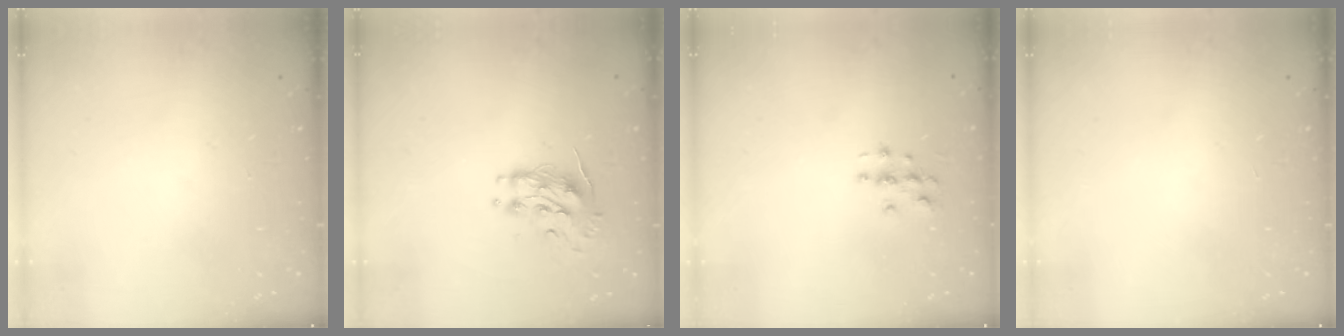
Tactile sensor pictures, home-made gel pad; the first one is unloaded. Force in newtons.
{"total": 8.5, "press": 8.4, "slide": 0.5}
{"total": 2.8, "press": 2.8, "slide": 0.3}
{"total": 0.0}